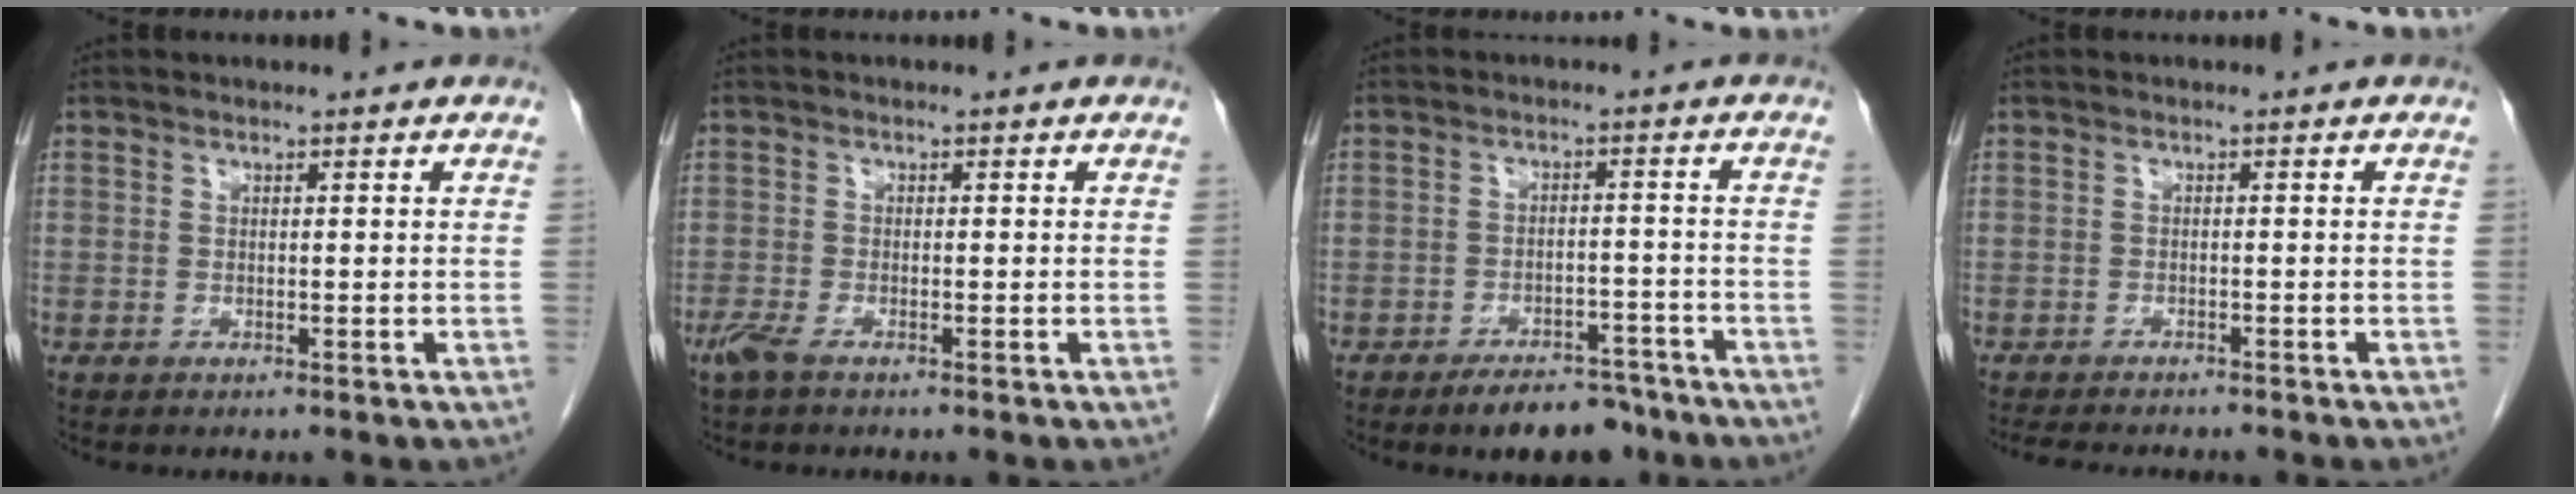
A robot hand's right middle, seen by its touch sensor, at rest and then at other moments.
{"total": 2.2, "force": [-1.6, 0.5, 1.5], "torque": [-0.038, -0.005, -0.032]}
{"total": 7.2, "force": [-5.8, 2.9, 3.0], "torque": [-0.036, 0.004, -0.087]}
{"total": 8.1, "force": [-7.2, 1.6, 3.4], "torque": [-0.047, -0.007, -0.099]}